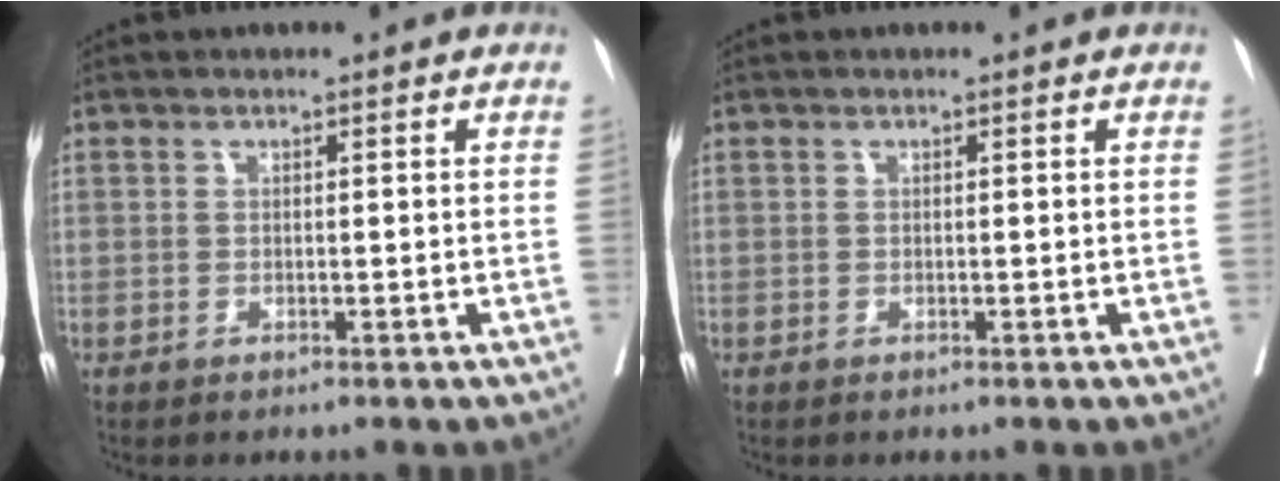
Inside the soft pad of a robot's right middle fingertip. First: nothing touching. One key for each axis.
{"total": 0.0}